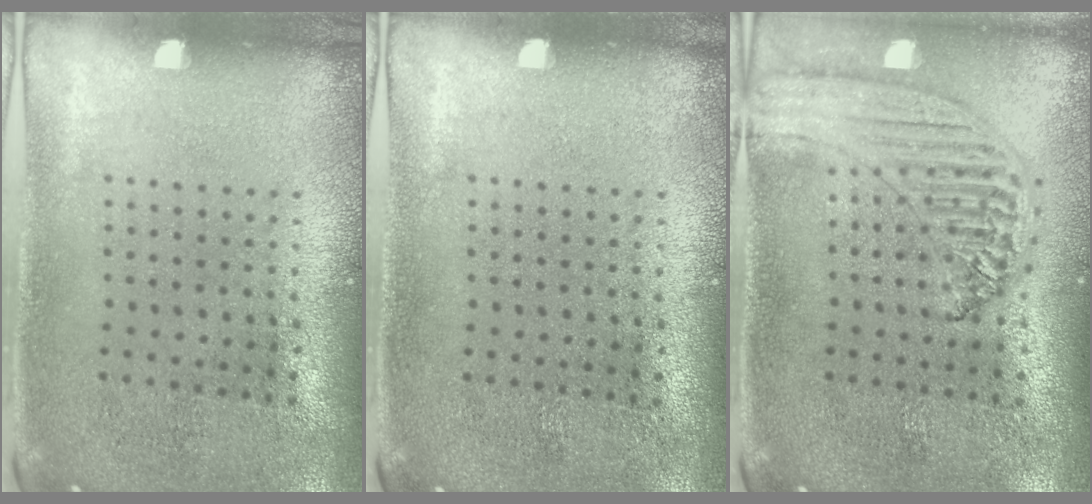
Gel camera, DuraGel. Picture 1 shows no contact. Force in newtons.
{"total": 0.0}
{"total": 1.3, "press": 1.3, "slide": 0.1}